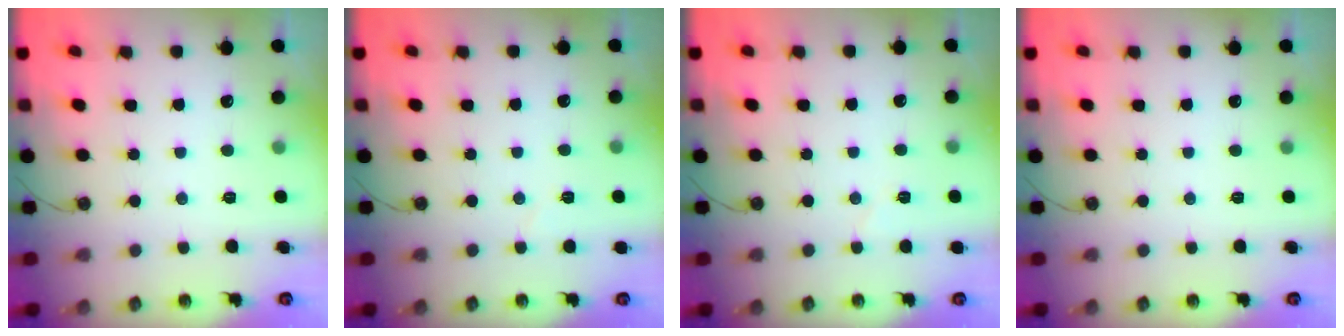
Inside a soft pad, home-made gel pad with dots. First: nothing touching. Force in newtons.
{"total": 3.7, "press": 2.6, "slide": 2.6}
{"total": 3.8, "press": 3.3, "slide": 1.9}
{"total": 0.0}